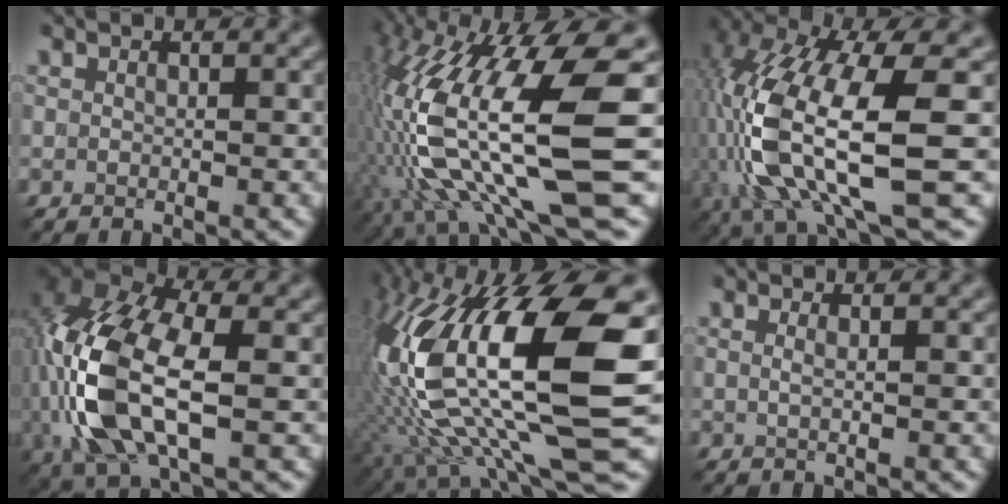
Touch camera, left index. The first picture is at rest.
{"total": 14.9, "force": [-1.1, 3.7, 14.4], "torque": [-0.292, -0.004, -0.002]}
{"total": 13.6, "force": [-2.4, 5.0, 12.4], "torque": [-0.274, -0.018, -0.037]}
{"total": 12.0, "force": [-1.2, 6.0, 10.4], "torque": [-0.231, 0.003, -0.032]}
{"total": 17.2, "force": [-0.5, 6.5, 15.9], "torque": [-0.325, 0.013, -0.004]}
{"total": 0.9, "force": [0.1, 0.3, 0.9], "torque": [-0.013, -0.001, -0.004]}